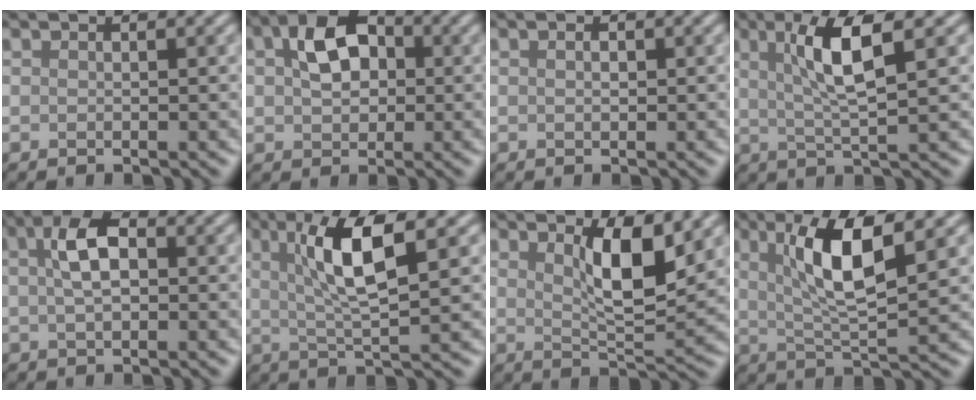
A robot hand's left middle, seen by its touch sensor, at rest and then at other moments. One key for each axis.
{"total": 5.4, "fx": 1.0, "fy": 3.8, "fz": 3.7, "tx": -0.067, "ty": 0.013, "tz": 0.005}
{"total": 0.5, "fx": 0.2, "fy": 0.3, "fz": 0.4, "tx": -0.008, "ty": 0.000, "tz": 0.003}
{"total": 5.4, "fx": 1.8, "fy": 0.9, "fz": 5.0, "tx": -0.094, "ty": 0.006, "tz": 0.033}
{"total": 3.7, "fx": 0.6, "fy": 1.8, "fz": 3.2, "tx": -0.061, "ty": 0.009, "tz": 0.003}
{"total": 6.3, "fx": 2.0, "fy": 1.2, "fz": 5.8, "tx": -0.108, "ty": 0.005, "tz": 0.038}
{"total": 5.3, "fx": 2.0, "fy": 1.3, "fz": 4.7, "tx": -0.081, "ty": -0.007, "tz": 0.037}
{"total": 6.8, "fx": 2.3, "fy": 1.5, "fz": 6.3, "tx": -0.113, "ty": -0.001, "tz": 0.042}